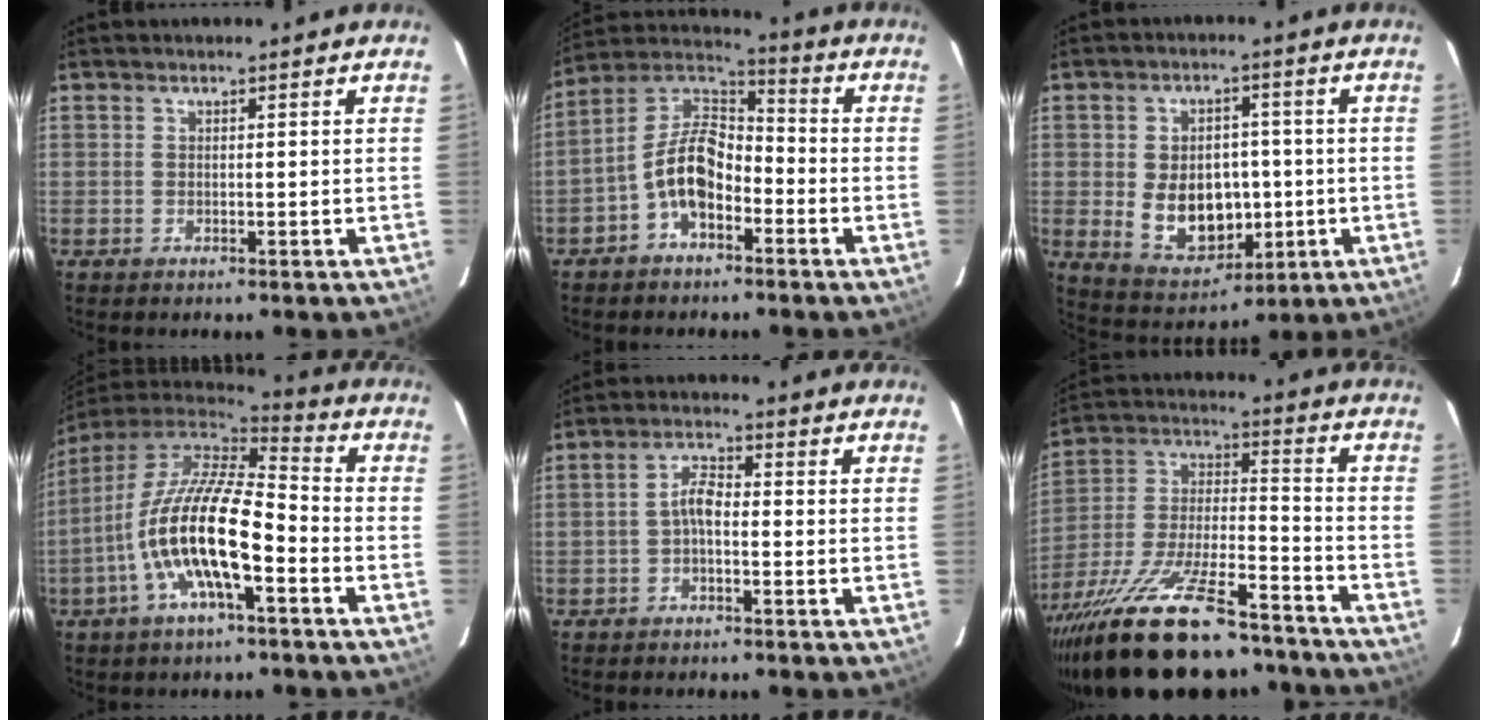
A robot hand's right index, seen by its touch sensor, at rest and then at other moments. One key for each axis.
{"total": 10.5, "fx": -4.5, "fy": 5.8, "fz": 7.6, "tx": -0.160, "ty": 0.022, "tz": -0.085}
{"total": 11.7, "fx": -1.2, "fy": 8.5, "fz": 7.9, "tx": -0.164, "ty": -0.003, "tz": 0.006}
{"total": 17.4, "fx": -6.0, "fy": 5.1, "fz": 15.6, "tx": -0.293, "ty": -0.016, "tz": -0.118}
{"total": 3.1, "fx": -1.2, "fy": 1.2, "fz": 2.6, "tx": -0.054, "ty": 0.012, "tz": -0.025}
{"total": 28.0, "fx": -22.2, "fy": 7.6, "fz": 15.1, "tx": -0.290, "ty": -0.047, "tz": -0.343}